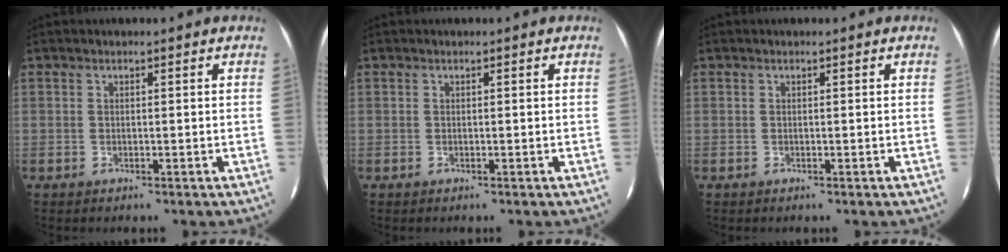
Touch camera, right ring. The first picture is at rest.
{"total": 0.0}
{"total": 0.0}